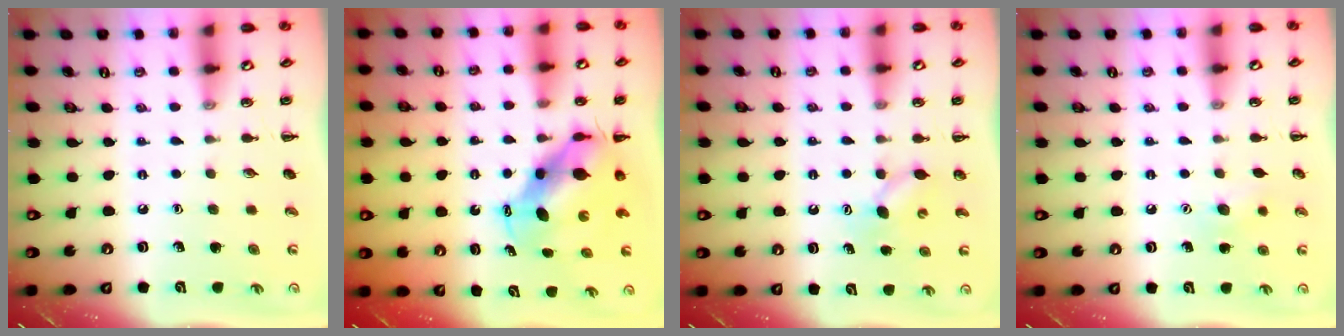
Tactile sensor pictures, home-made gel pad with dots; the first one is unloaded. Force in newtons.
{"total": 7.6, "press": 7.5, "slide": 1.4}
{"total": 4.5, "press": 4.4, "slide": 1.0}
{"total": 7.9, "press": 7.6, "slide": 1.9}